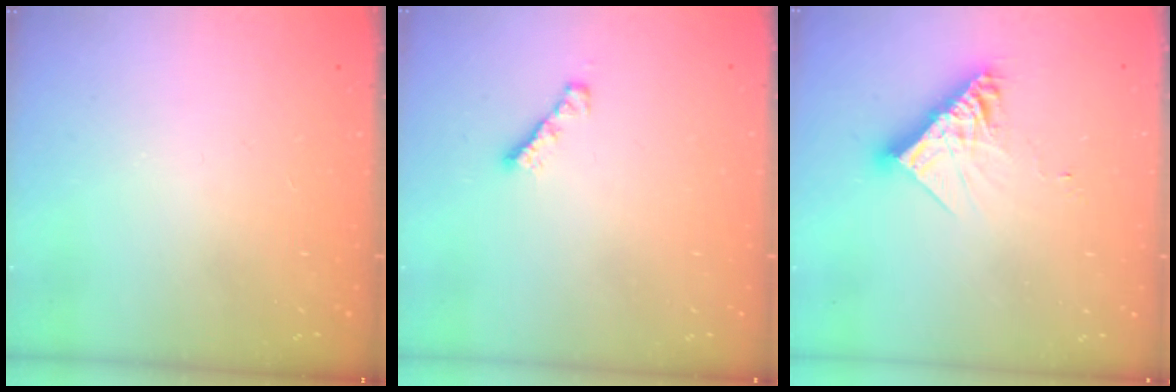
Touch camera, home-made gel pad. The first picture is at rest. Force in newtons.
{"total": 2.3, "press": 2.3, "slide": 0.4}
{"total": 12.1, "press": 12.0, "slide": 1.1}